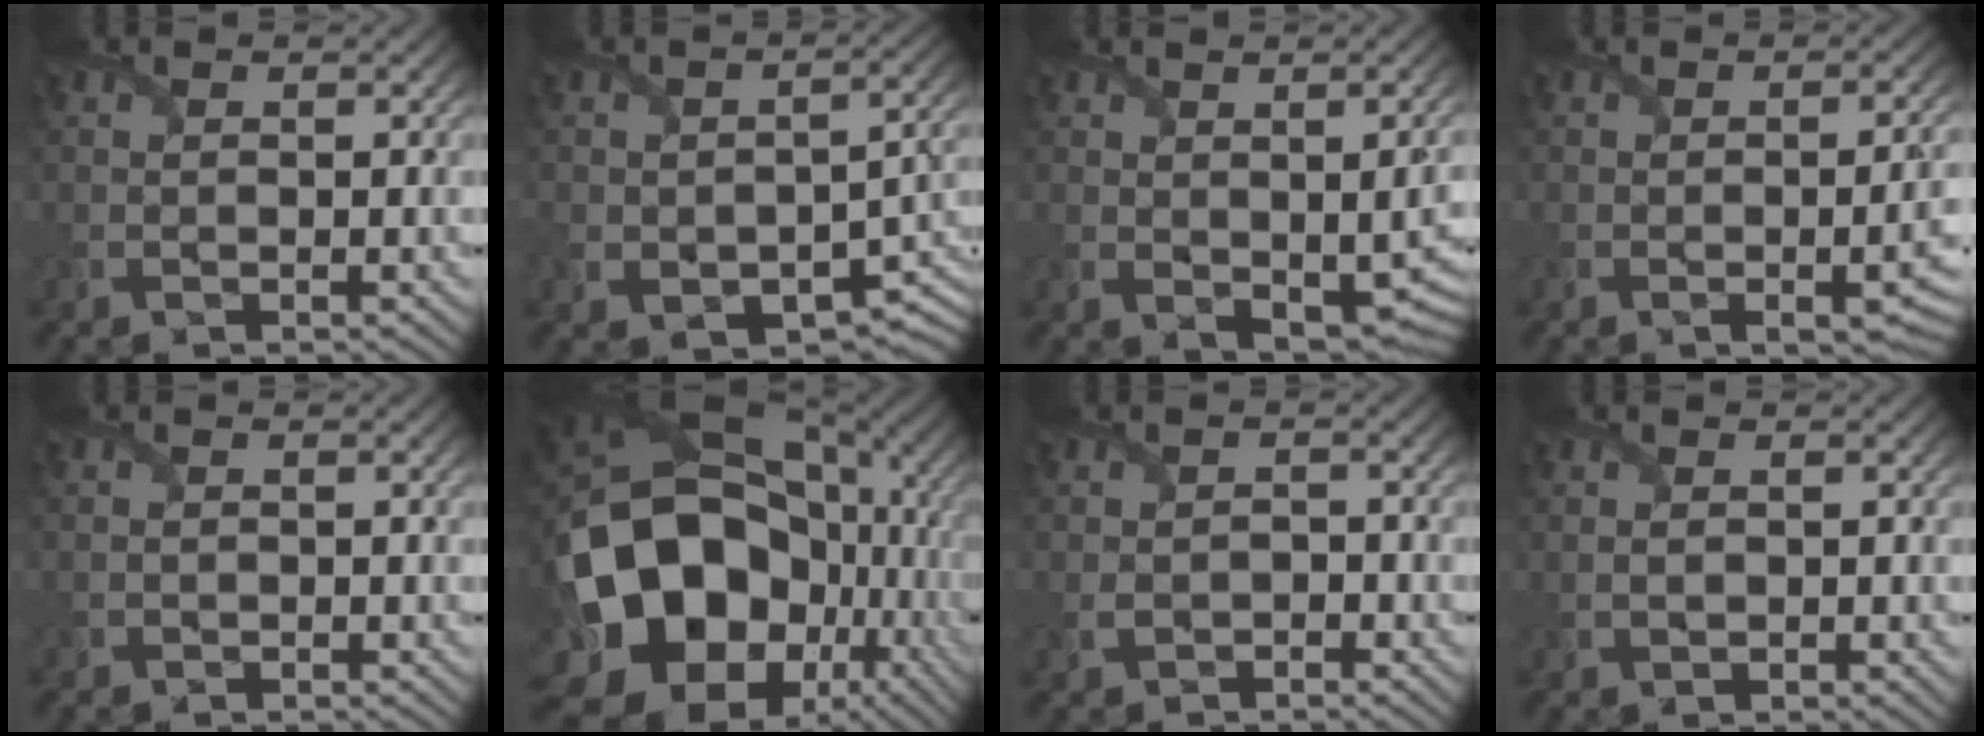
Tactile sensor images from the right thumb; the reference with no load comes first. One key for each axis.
{"total": 8.5, "fx": -2.8, "fy": 5.3, "fz": 6.1, "tx": -0.105, "ty": -0.040, "tz": -0.031}
{"total": 8.4, "fx": -1.1, "fy": 4.8, "fz": 6.9, "tx": -0.094, "ty": -0.042, "tz": 0.024}
{"total": 6.6, "fx": -1.9, "fy": 2.5, "fz": 5.8, "tx": -0.065, "ty": -0.021, "tz": -0.008}
{"total": 0.9, "fx": -0.1, "fy": 0.7, "fz": 0.4, "tx": -0.011, "ty": -0.003, "tz": -0.001}
{"total": 21.2, "fx": -3.0, "fy": 16.3, "fz": 13.2, "tx": -0.319, "ty": -0.049, "tz": -0.028}
{"total": 2.0, "fx": -0.8, "fy": 1.5, "fz": 1.1, "tx": -0.025, "ty": -0.005, "tz": -0.016}
{"total": 1.7, "fx": 0.2, "fy": 1.0, "fz": 1.3, "tx": -0.028, "ty": -0.003, "tz": 0.010}